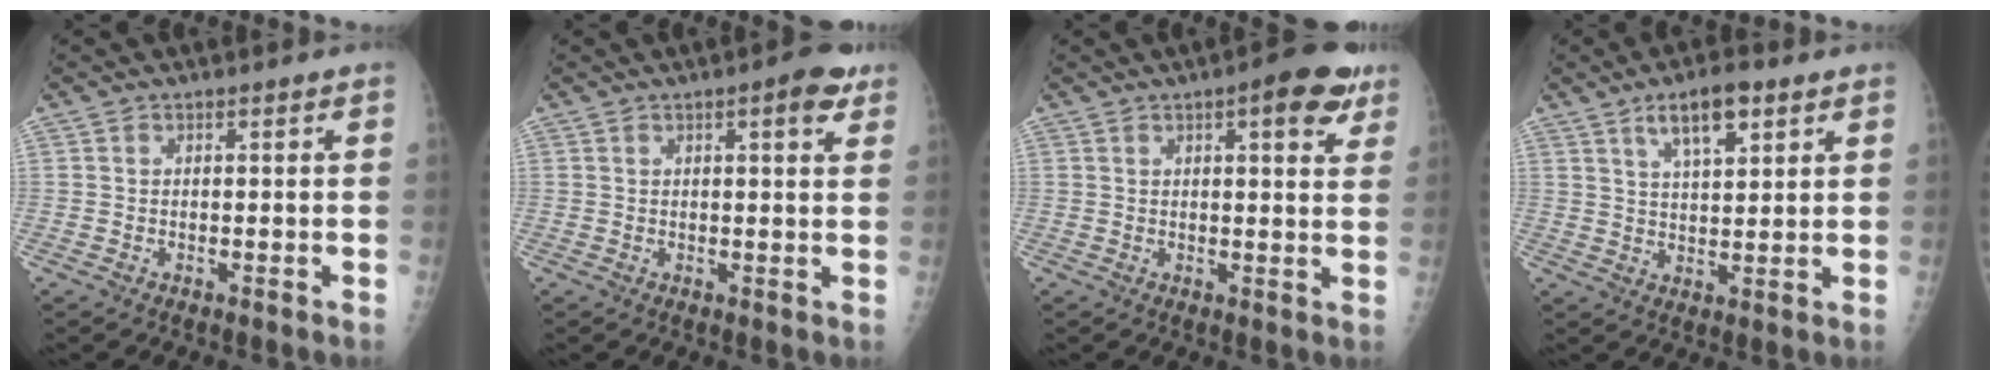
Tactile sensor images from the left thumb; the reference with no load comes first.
{"total": 4.7, "force": [2.5, 1.5, 3.7], "torque": [-0.037, -0.006, 0.024]}
{"total": 8.4, "force": [4.3, 2.9, 6.6], "torque": [-0.059, -0.012, 0.047]}
{"total": 8.1, "force": [4.6, 3.0, 6.0], "torque": [-0.083, -0.018, 0.079]}